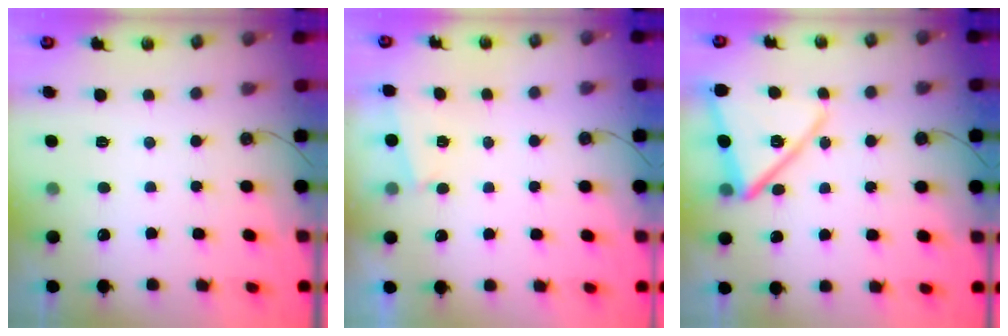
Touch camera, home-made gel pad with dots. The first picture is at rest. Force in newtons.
{"total": 1.0, "press": 1.0, "slide": 0.3}
{"total": 14.5, "press": 14.5, "slide": 1.2}